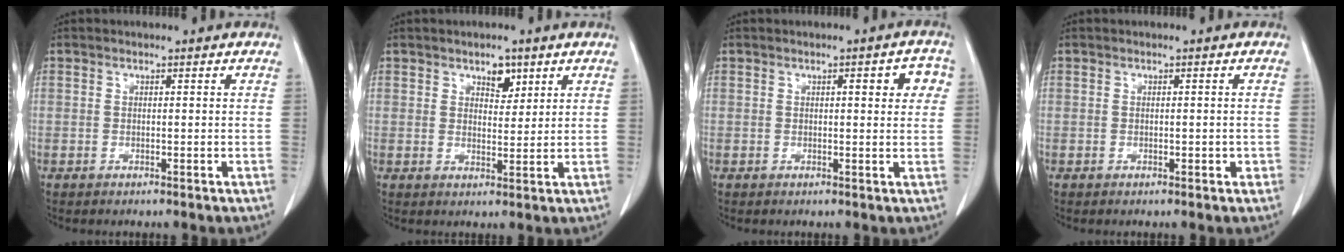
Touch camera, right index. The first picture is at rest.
{"total": 3.2, "force": [2.0, 1.7, 1.8], "torque": [-0.025, -0.002, 0.033]}
{"total": 4.0, "force": [1.2, 1.1, 3.6], "torque": [-0.041, 0.009, 0.011]}
{"total": 1.3, "force": [-0.3, 0.6, 1.1], "torque": [-0.015, 0.003, -0.002]}